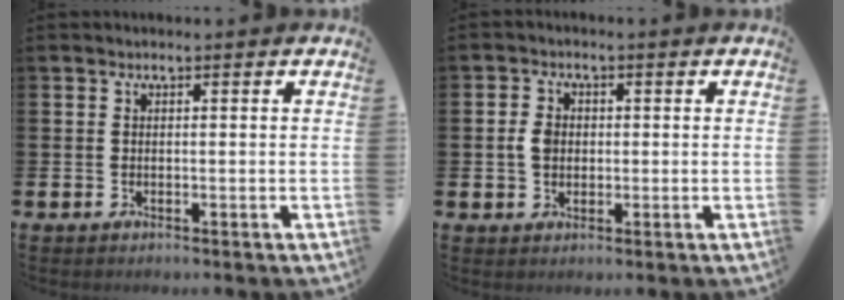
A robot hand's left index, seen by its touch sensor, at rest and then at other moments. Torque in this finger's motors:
{"motor_torque": [0.84, 0.36, 0.16, 0.03]}